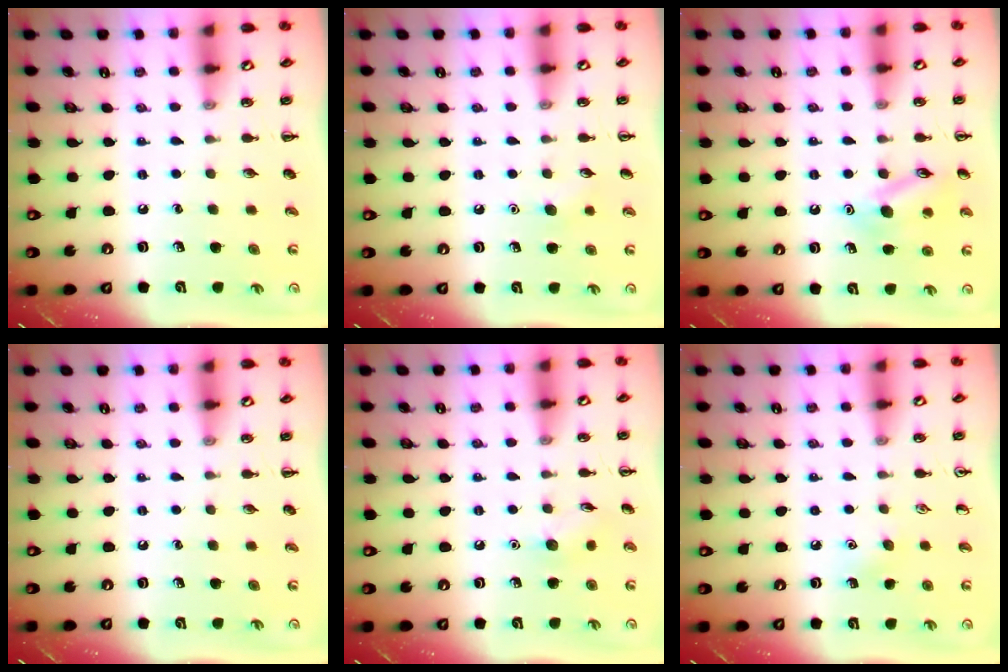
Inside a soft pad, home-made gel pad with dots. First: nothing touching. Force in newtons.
{"total": 5.4, "press": 5.2, "slide": 1.1}
{"total": 12.1, "press": 12.1, "slide": 1.0}
{"total": 0.0}
{"total": 6.3, "press": 6.2, "slide": 1.5}
{"total": 4.0, "press": 3.9, "slide": 1.1}